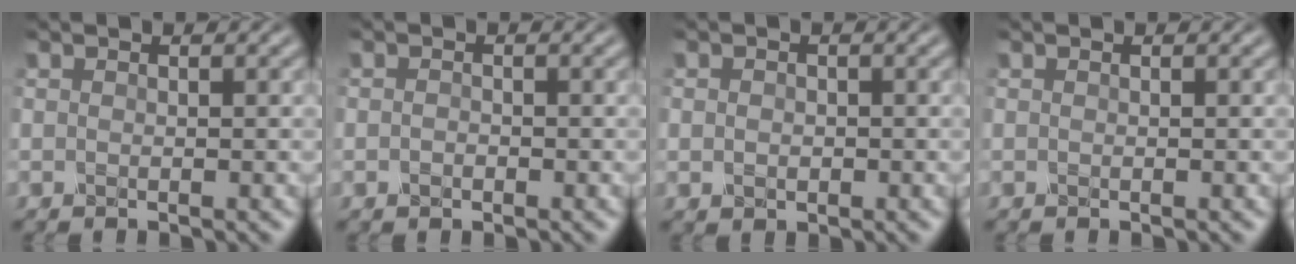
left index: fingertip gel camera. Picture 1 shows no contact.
{"total": 0.7, "force": [-0.2, 0.5, 0.4], "torque": [-0.008, -0.002, -0.006]}
{"total": 1.1, "force": [-0.1, 1.0, 0.6], "torque": [-0.009, -0.003, -0.001]}
{"total": 0.0}